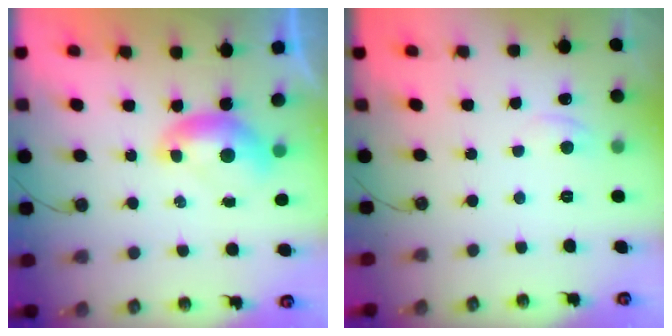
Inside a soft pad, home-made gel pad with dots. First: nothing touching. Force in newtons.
{"total": 1.2, "press": 1.2, "slide": 0.3}